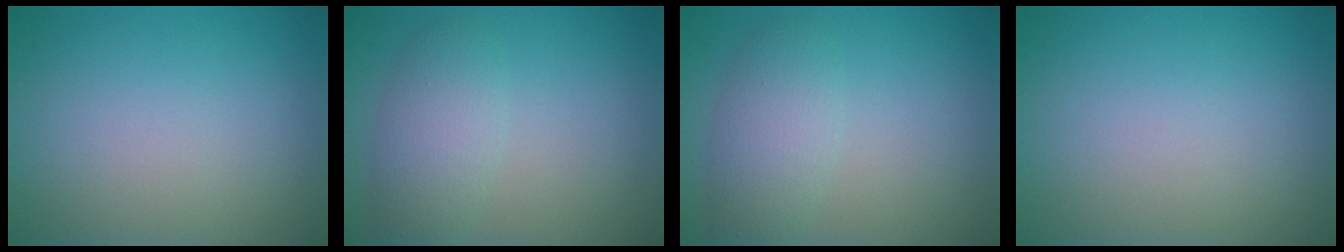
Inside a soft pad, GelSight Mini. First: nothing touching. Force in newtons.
{"total": 3.4, "press": 3.4, "slide": 0.2}
{"total": 3.4, "press": 3.4, "slide": 0.2}
{"total": 0.0}